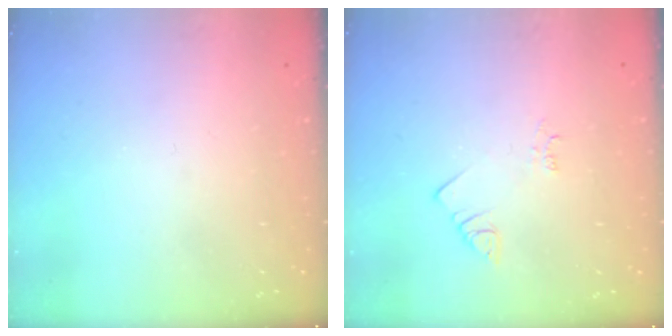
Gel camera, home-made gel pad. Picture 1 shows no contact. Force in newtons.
{"total": 2.5, "press": 2.5, "slide": 0.5}